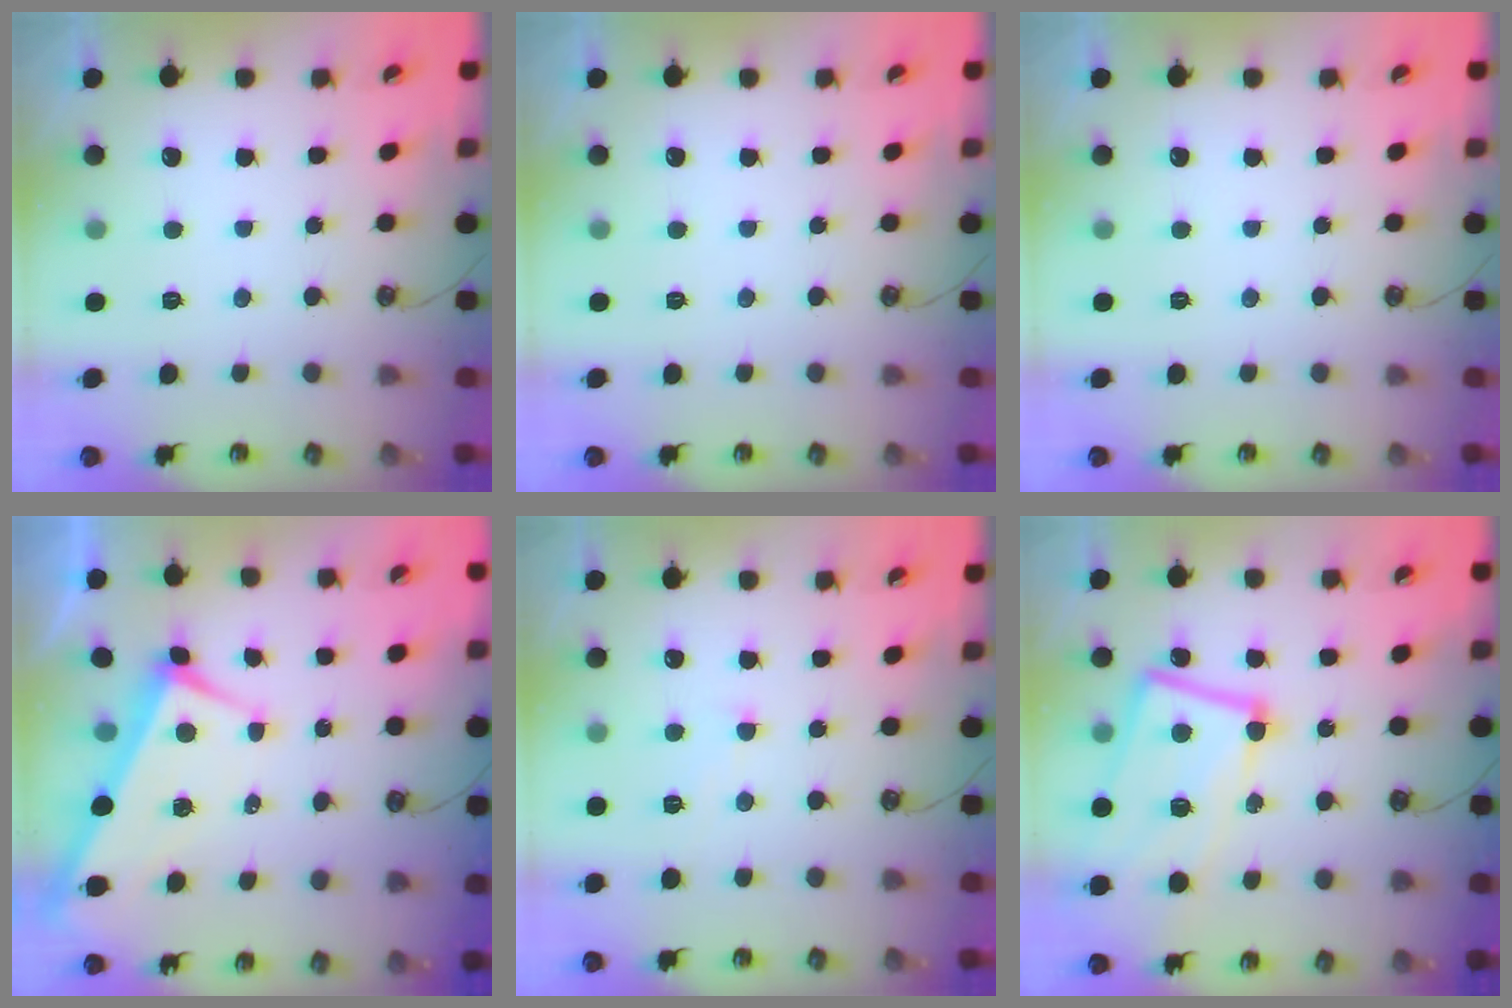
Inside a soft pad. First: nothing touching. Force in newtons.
{"total": 0.0}
{"total": 0.0}
{"total": 2.5, "press": 2.4, "slide": 0.8}
{"total": 2.5, "press": 2.5, "slide": 0.1}
{"total": 13.8, "press": 13.6, "slide": 2.3}